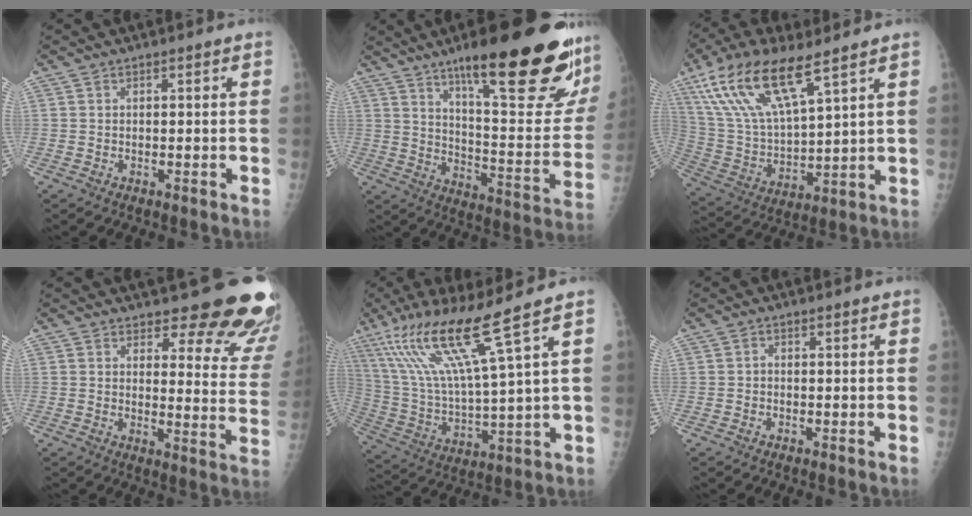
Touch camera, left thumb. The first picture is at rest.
{"total": 31.5, "force": [19.3, 6.9, 23.9], "torque": [-0.275, -0.066, 0.286]}
{"total": 17.8, "force": [10.5, 5.5, 13.3], "torque": [-0.266, -0.029, 0.212]}
{"total": 17.5, "force": [15.1, 5.1, 7.4], "torque": [-0.039, -0.123, 0.162]}
{"total": 18.1, "force": [10.3, 0.3, 14.9], "torque": [-0.293, -0.045, 0.196]}
{"total": 0.5, "force": [-0.1, 0.4, 0.3], "torque": [-0.002, 0.001, -0.006]}